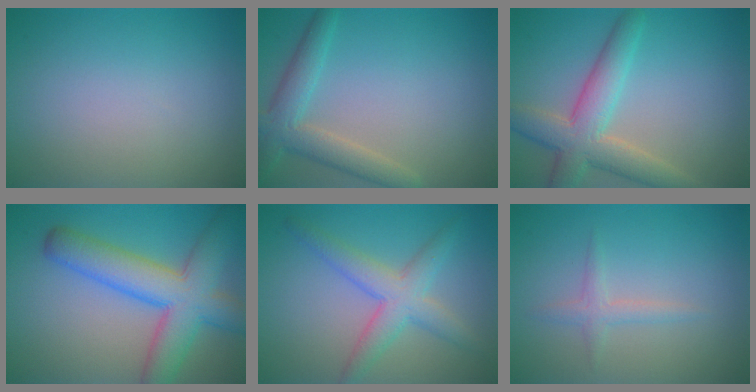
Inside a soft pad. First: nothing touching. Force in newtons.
{"total": 4.0, "press": 4.0, "slide": 0.3}
{"total": 6.0, "press": 6.0, "slide": 0.4}
{"total": 8.4, "press": 8.4, "slide": 0.4}
{"total": 4.3, "press": 4.3, "slide": 0.1}
{"total": 1.5, "press": 1.5, "slide": 0.1}